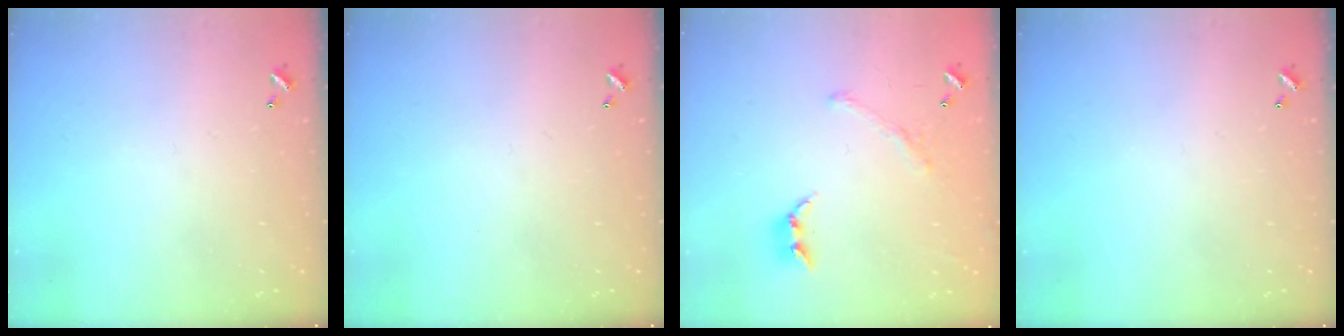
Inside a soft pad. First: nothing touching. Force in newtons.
{"total": 0.0}
{"total": 1.5, "press": 1.0, "slide": 1.2}
{"total": 0.0}